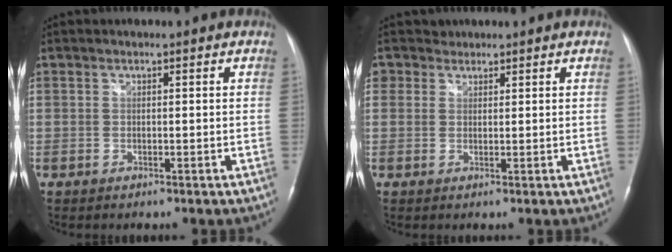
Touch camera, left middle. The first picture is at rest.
{"total": 1.9, "force": [1.4, 1.3, -0.4], "torque": [0.013, 0.007, 0.019]}